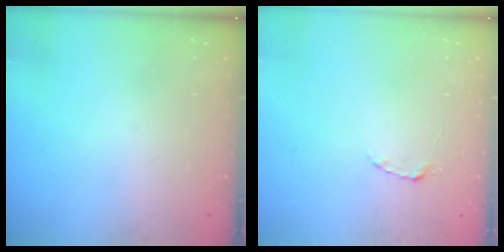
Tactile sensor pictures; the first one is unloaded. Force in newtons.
{"total": 2.2, "press": 2.2, "slide": 0.3}